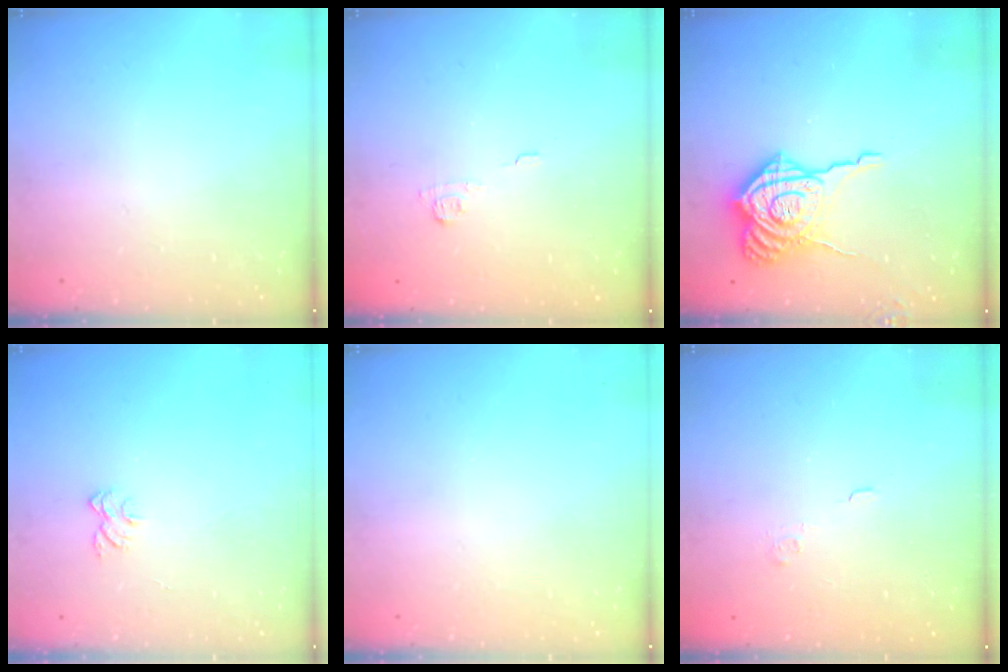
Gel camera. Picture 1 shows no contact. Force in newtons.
{"total": 3.8, "press": 3.6, "slide": 1.1}
{"total": 15.0, "press": 15.0, "slide": 1.2}
{"total": 5.4, "press": 5.4, "slide": 0.5}
{"total": 0.0}
{"total": 3.6, "press": 3.5, "slide": 0.9}